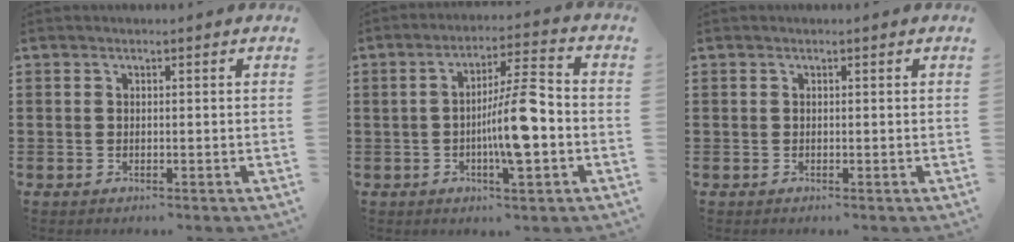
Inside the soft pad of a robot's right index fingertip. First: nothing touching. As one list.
[{"total": 9.3, "force": [-2.0, 1.9, 8.9], "torque": [-0.163, 0.004, -0.039]}, {"total": 0.0}]